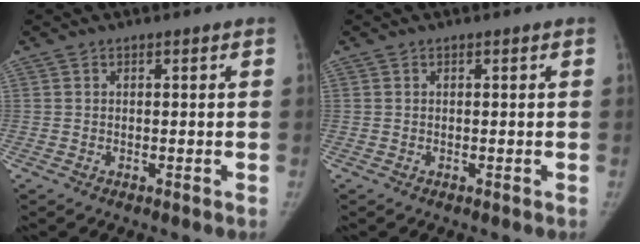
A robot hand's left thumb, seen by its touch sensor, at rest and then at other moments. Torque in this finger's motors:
{"motor_torque": [0.05, 0.00, 0.17, 0.13, 0.01]}